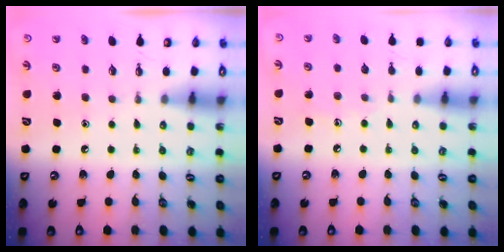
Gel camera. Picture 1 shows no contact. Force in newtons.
{"total": 5.4, "press": 5.4, "slide": 0.6}